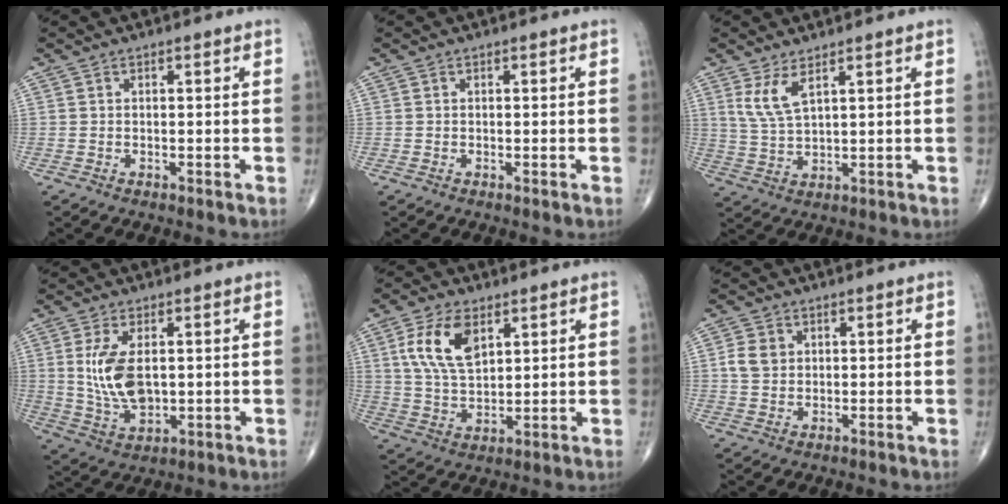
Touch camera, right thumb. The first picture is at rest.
{"total": 0.0}
{"total": 5.3, "force": [2.8, 1.6, 4.2], "torque": [-0.091, -0.019, 0.068]}
{"total": 9.8, "force": [1.3, 5.3, 8.2], "torque": [-0.159, -0.013, 0.035]}
{"total": 11.0, "force": [4.3, 5.9, 8.2], "torque": [-0.151, -0.012, 0.086]}
{"total": 4.1, "force": [0.8, 3.3, 2.3], "torque": [-0.036, 0.002, 0.015]}